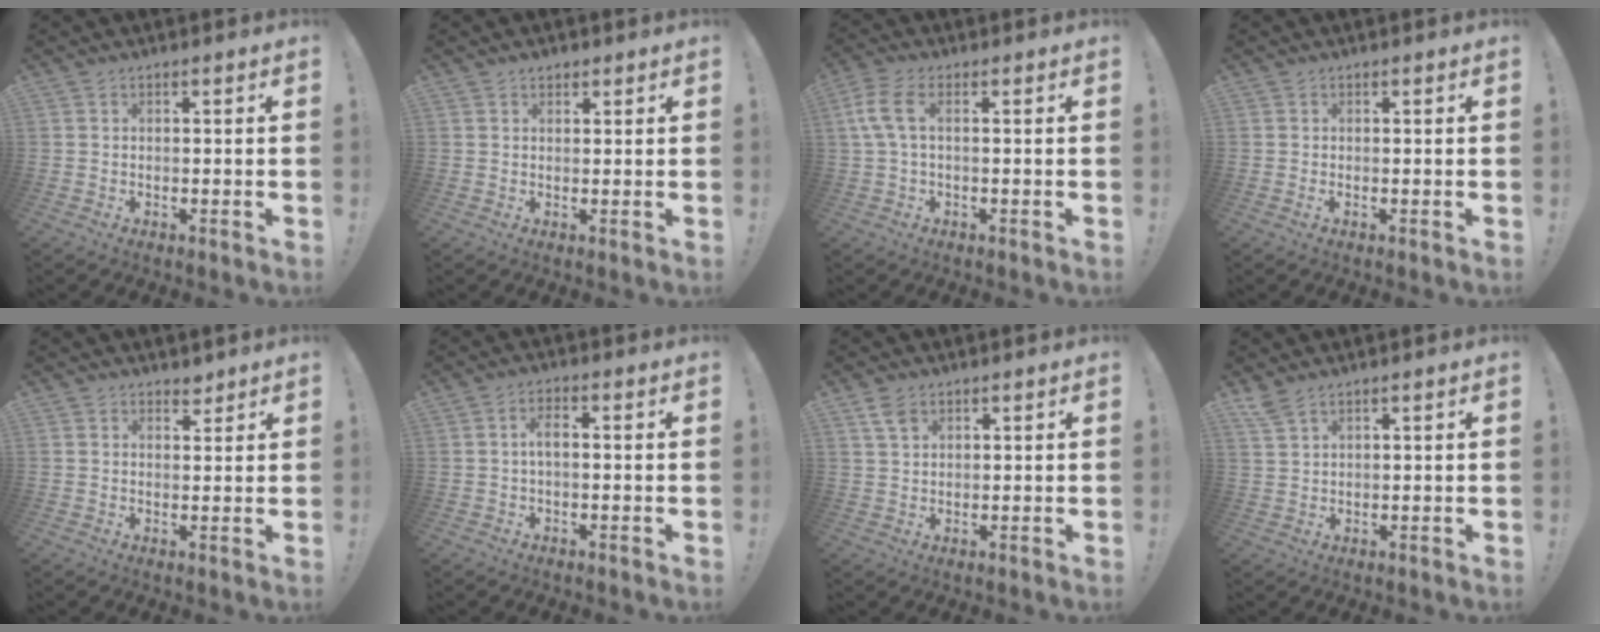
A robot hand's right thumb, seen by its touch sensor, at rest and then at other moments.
{"total": 1.3, "force": [0.9, 0.9, 0.3], "torque": [0.002, -0.003, 0.015]}
{"total": 6.9, "force": [1.4, 2.7, 6.2], "torque": [-0.134, -0.005, 0.026]}
{"total": 0.5, "force": [0.0, 0.0, 0.5], "torque": [-0.004, -0.004, -0.001]}
{"total": 2.6, "force": [2.2, 1.3, 0.4], "torque": [0.015, -0.019, 0.035]}
{"total": 3.4, "force": [-0.1, 1.2, 3.2], "torque": [-0.075, 0.008, -0.003]}
{"total": 4.0, "force": [2.4, 2.1, 2.5], "torque": [-0.048, -0.003, 0.047]}
{"total": 3.8, "force": [3.0, 1.2, 2.0], "torque": [-0.045, -0.011, 0.057]}